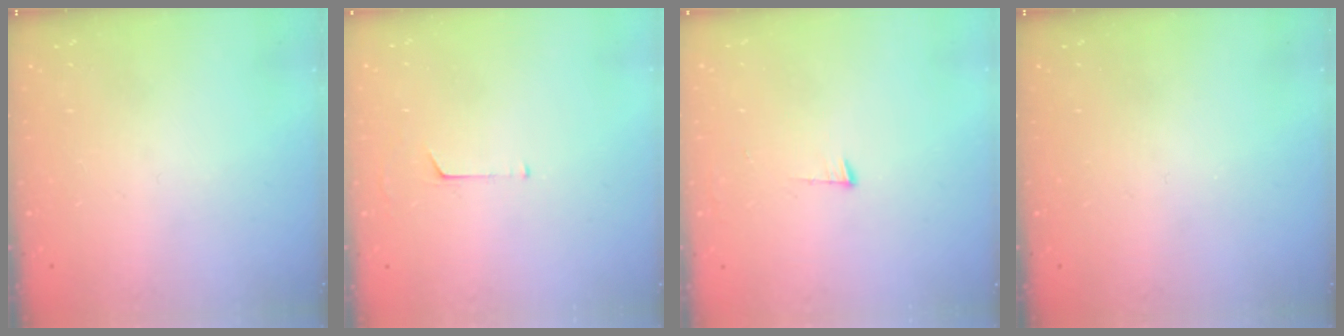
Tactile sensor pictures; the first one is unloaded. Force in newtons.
{"total": 3.9, "press": 3.8, "slide": 0.3}
{"total": 2.8, "press": 2.7, "slide": 0.5}
{"total": 0.0}